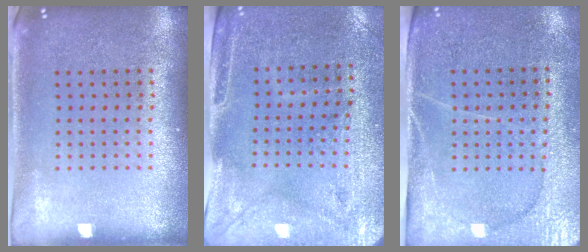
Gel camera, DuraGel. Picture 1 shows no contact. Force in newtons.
{"total": 3.0, "press": 2.5, "slide": 1.5}
{"total": 3.0, "press": 2.8, "slide": 1.1}